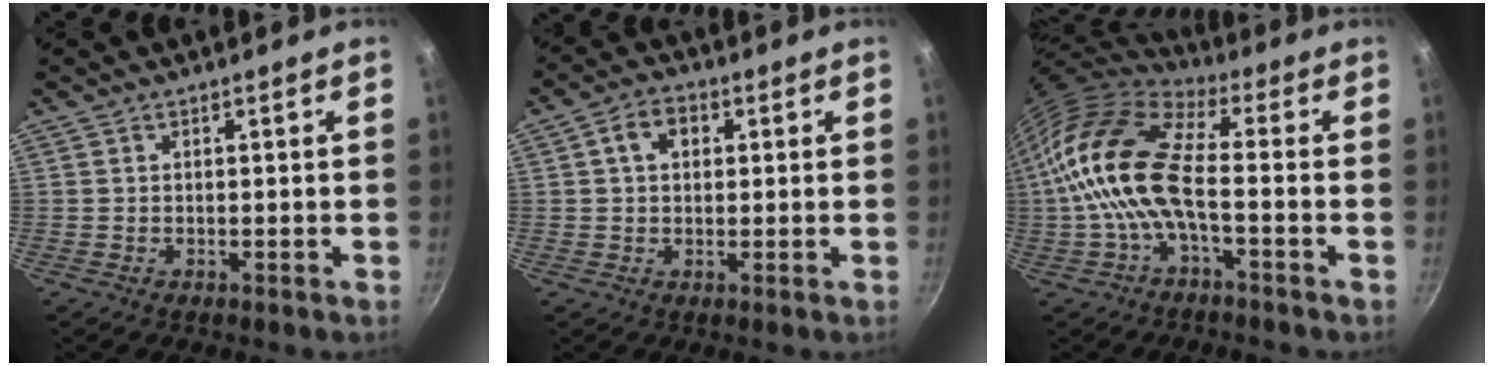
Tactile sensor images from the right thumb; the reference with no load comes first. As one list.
[{"total": 5.6, "force": [1.5, 4.1, 3.5], "torque": [-0.040, 0.009, 0.017]}, {"total": 14.8, "force": [-1.4, 6.2, 13.4], "torque": [-0.255, 0.025, -0.040]}]